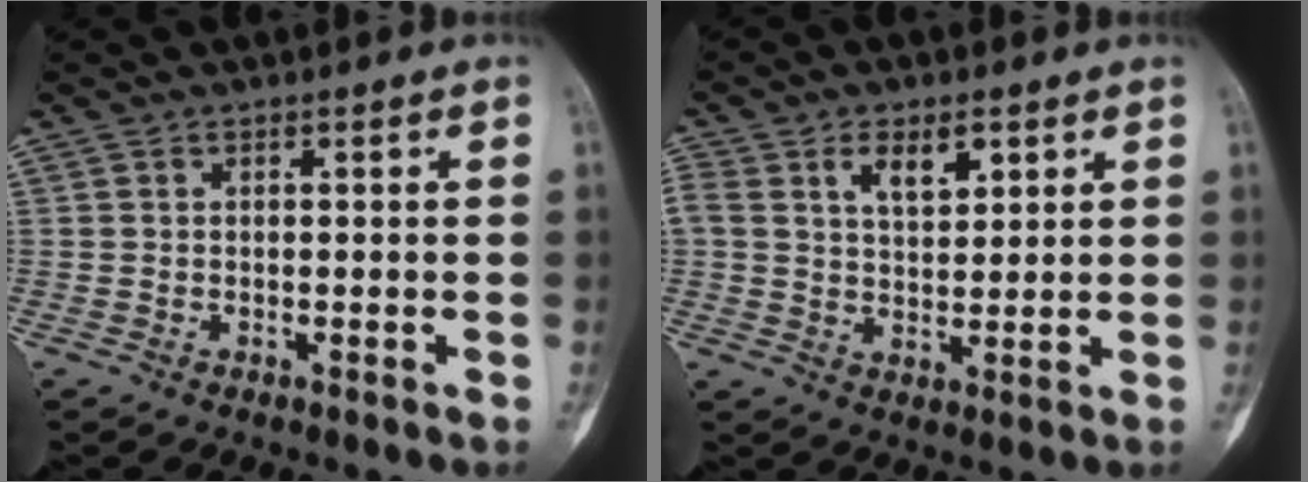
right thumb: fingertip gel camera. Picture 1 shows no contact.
{"total": 7.9, "force": [3.4, 4.5, 5.5], "torque": [-0.088, -0.005, 0.064]}